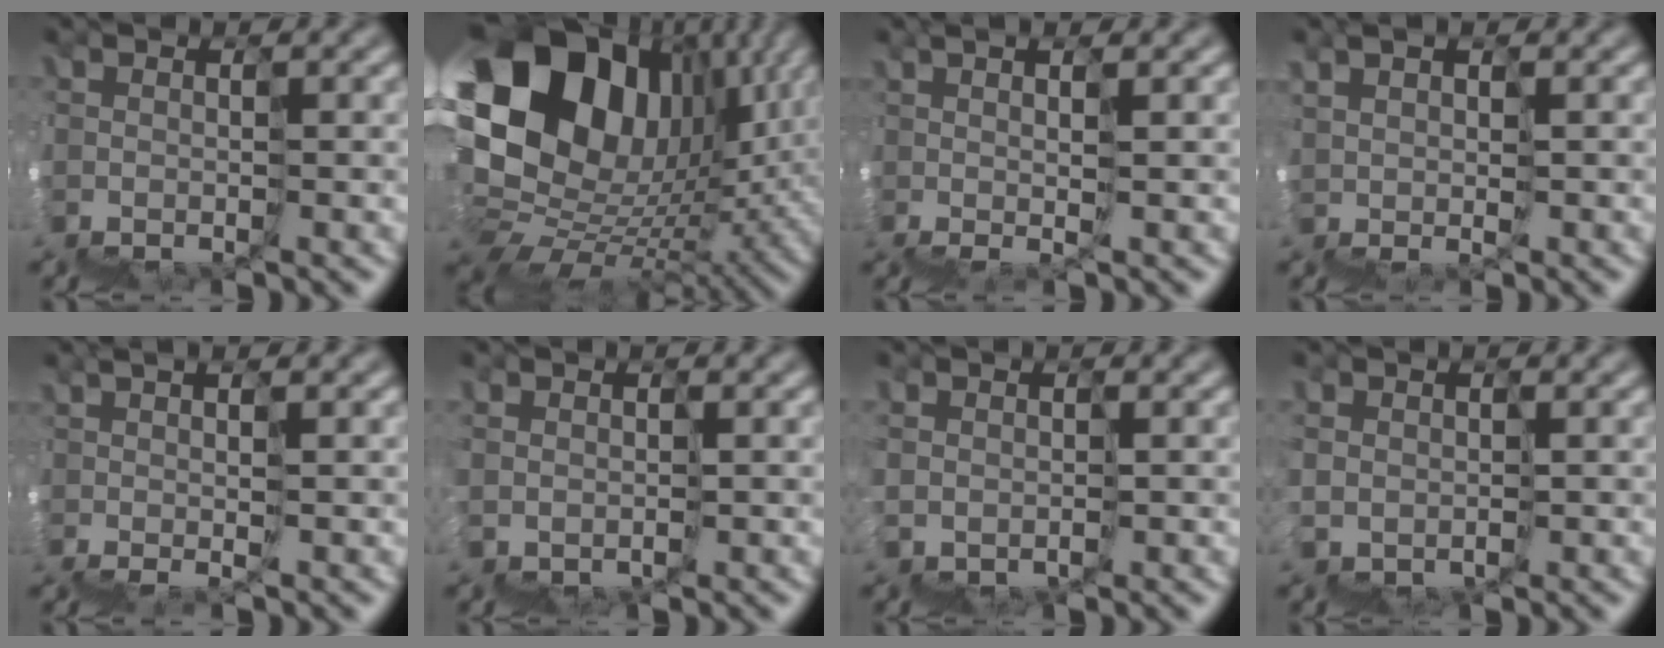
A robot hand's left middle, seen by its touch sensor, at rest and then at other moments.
{"total": 14.0, "force": [6.6, 10.2, 6.9], "torque": [-0.127, 0.039, 0.127]}
{"total": 2.5, "force": [1.4, -1.1, 1.8], "torque": [-0.004, 0.003, 0.033]}
{"total": 2.2, "force": [1.9, -0.9, -0.8], "torque": [0.023, 0.017, 0.036]}
{"total": 2.2, "force": [0.8, -1.0, 1.7], "torque": [-0.011, -0.006, 0.029]}
{"total": 1.6, "force": [-0.5, 1.5, -0.3], "torque": [0.013, -0.003, -0.002]}
{"total": 2.0, "force": [-0.7, 1.8, -0.4], "torque": [0.015, -0.004, -0.001]}
{"total": 2.1, "force": [-0.1, 1.9, -0.7], "torque": [0.019, 0.003, 0.001]}